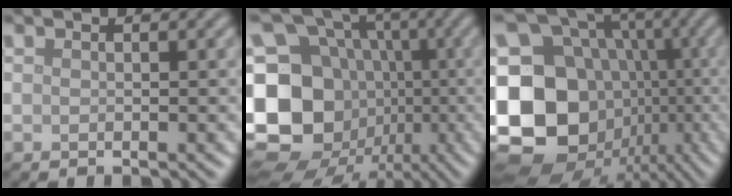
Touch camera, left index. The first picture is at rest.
{"total": 21.3, "force": [-3.6, 19.1, 8.8], "torque": [-0.204, 0.006, -0.106]}
{"total": 23.8, "force": [-3.7, 21.2, 10.1], "torque": [-0.214, 0.003, -0.091]}